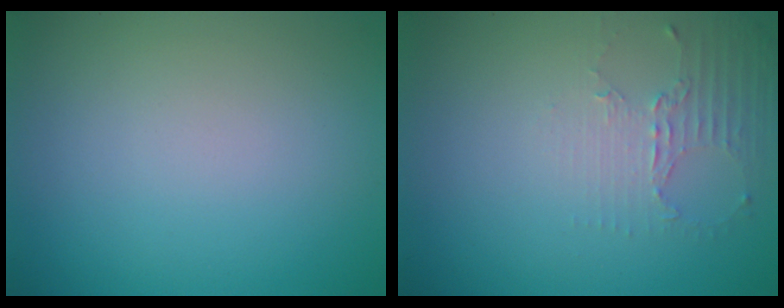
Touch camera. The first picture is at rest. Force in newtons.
{"total": 2.3, "press": 1.6, "slide": 1.6}